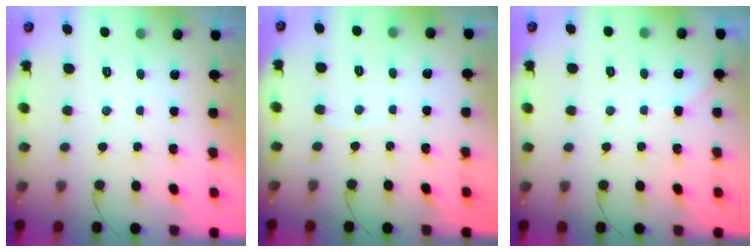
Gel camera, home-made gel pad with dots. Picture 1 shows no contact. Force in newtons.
{"total": 2.0, "press": 2.0, "slide": 0.2}
{"total": 1.7, "press": 1.6, "slide": 0.3}